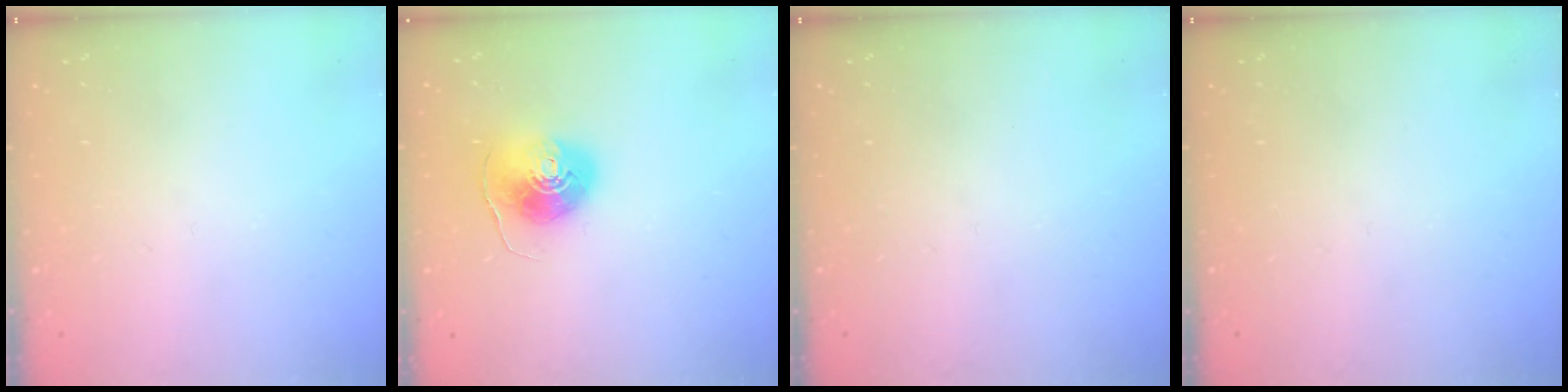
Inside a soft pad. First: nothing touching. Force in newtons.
{"total": 8.1, "press": 8.1, "slide": 0.3}
{"total": 0.0}
{"total": 0.0}